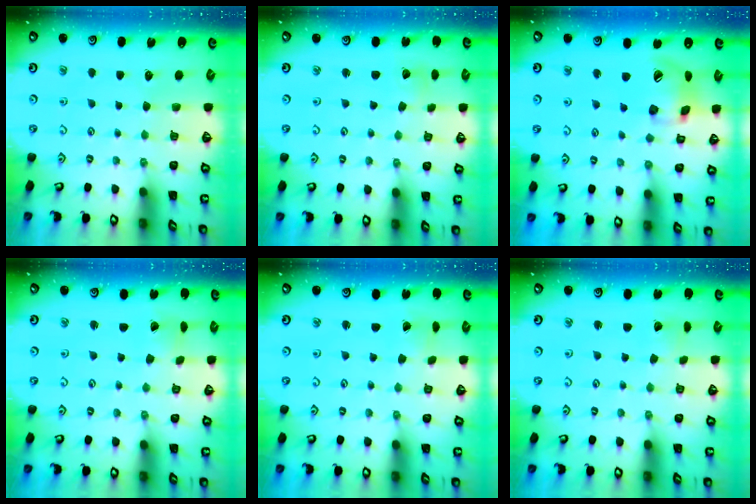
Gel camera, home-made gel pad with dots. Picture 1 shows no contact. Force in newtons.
{"total": 2.0, "press": 2.0, "slide": 0.1}
{"total": 16.3, "press": 16.1, "slide": 2.4}
{"total": 1.2, "press": 1.2, "slide": 0.1}
{"total": 1.0, "press": 1.0, "slide": 0.1}
{"total": 2.3, "press": 2.3, "slide": 0.1}